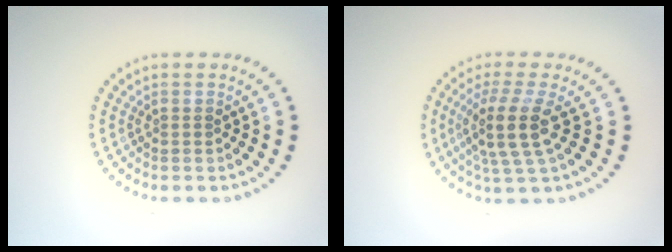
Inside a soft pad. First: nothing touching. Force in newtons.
{"total": 4.3, "press": 3.3, "slide": 2.8}